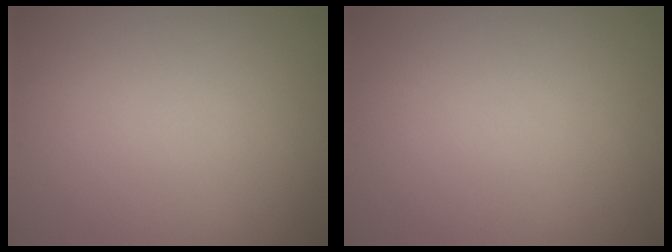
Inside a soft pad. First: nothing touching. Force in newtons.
{"total": 0.0}